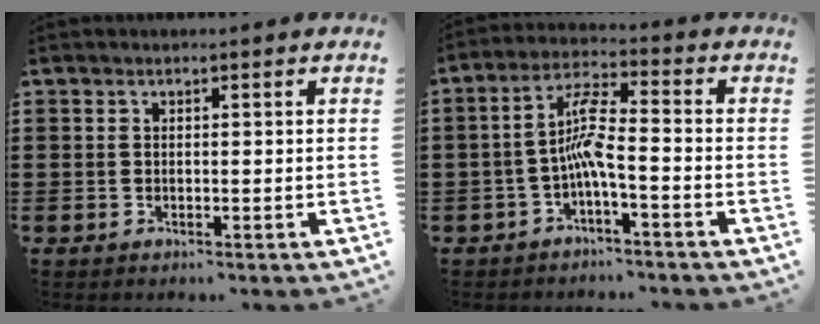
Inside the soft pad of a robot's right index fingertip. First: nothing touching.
{"total": 6.7, "force": [-1.9, 1.2, 6.3], "torque": [-0.129, 0.004, -0.038]}